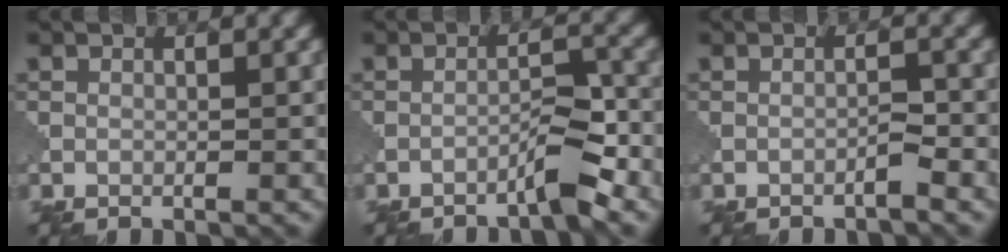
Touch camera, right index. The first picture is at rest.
{"total": 2.7, "force": [-2.1, 0.1, 1.6], "torque": [-0.026, 0.012, -0.038]}
{"total": 1.0, "force": [-0.7, 0.0, 0.7], "torque": [-0.005, 0.007, -0.014]}